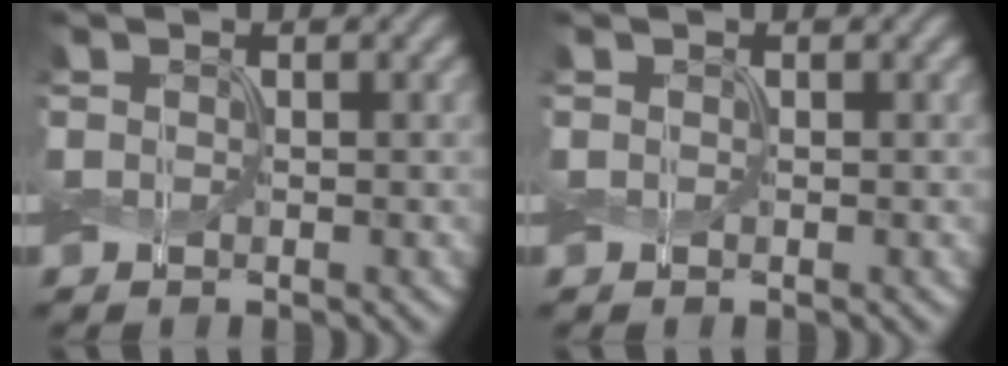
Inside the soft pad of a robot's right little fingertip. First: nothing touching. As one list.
[{"total": 0.0}]